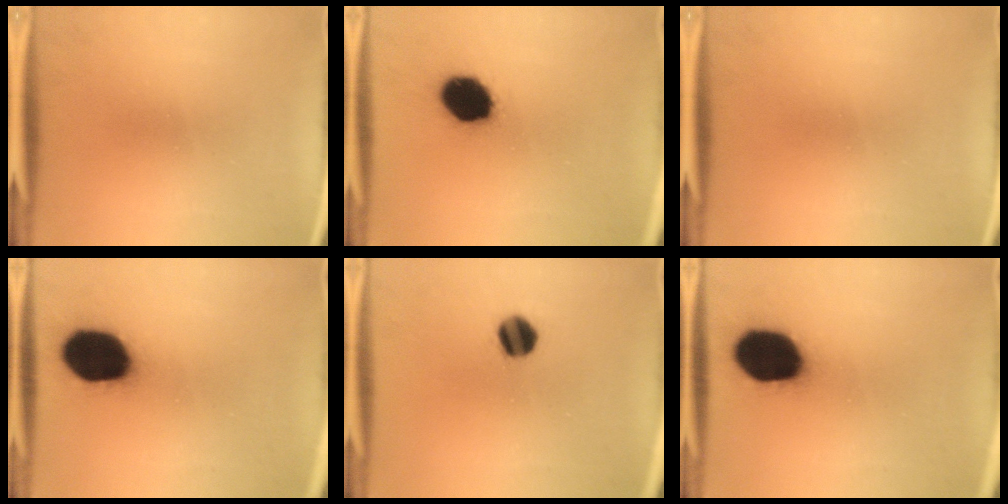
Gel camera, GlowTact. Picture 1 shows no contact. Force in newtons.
{"total": 13.1}
{"total": 0.0}
{"total": 19.9}
{"total": 6.7}
{"total": 19.9}